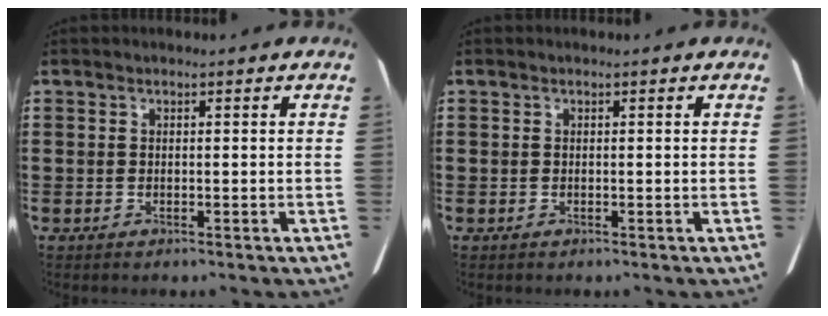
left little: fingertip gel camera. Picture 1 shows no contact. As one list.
[{"total": 0.0}]